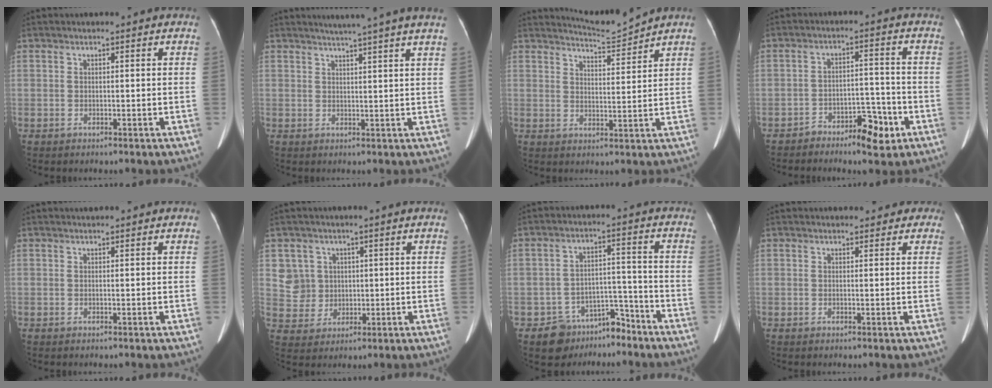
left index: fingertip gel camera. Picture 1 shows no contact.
{"total": 9.0, "force": [7.6, -1.5, 4.6], "torque": [-0.060, 0.011, 0.080]}
{"total": 4.7, "force": [4.4, -1.5, -0.8], "torque": [0.002, -0.018, 0.081]}
{"total": 5.8, "force": [-4.0, 2.2, 3.4], "torque": [-0.043, 0.006, -0.060]}
{"total": 0.5, "force": [0.5, 0.0, 0.2], "torque": [-0.008, 0.006, 0.010]}
{"total": 5.6, "force": [1.4, 5.4, -0.3], "torque": [0.011, 0.003, 0.039]}
{"total": 7.1, "force": [-6.0, 3.6, 1.1], "torque": [-0.003, 0.025, -0.091]}
{"total": 4.4, "force": [3.6, 2.4, 1.0], "torque": [0.011, 0.000, 0.026]}